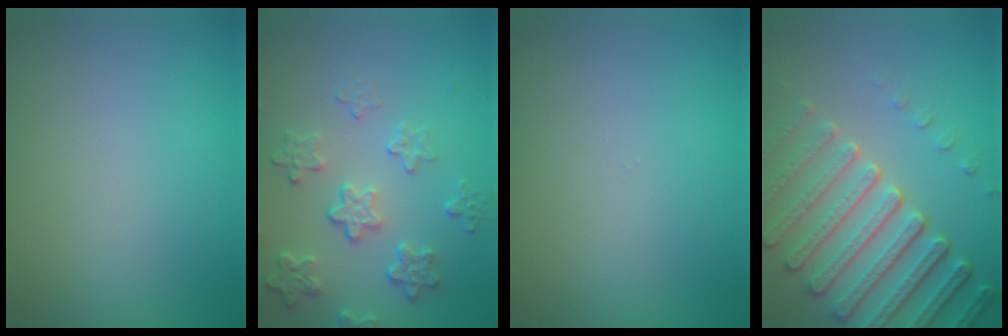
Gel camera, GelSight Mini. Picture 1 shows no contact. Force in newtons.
{"total": 4.1, "press": 3.2, "slide": 2.6}
{"total": 0.0}
{"total": 7.5, "press": 5.7, "slide": 4.9}